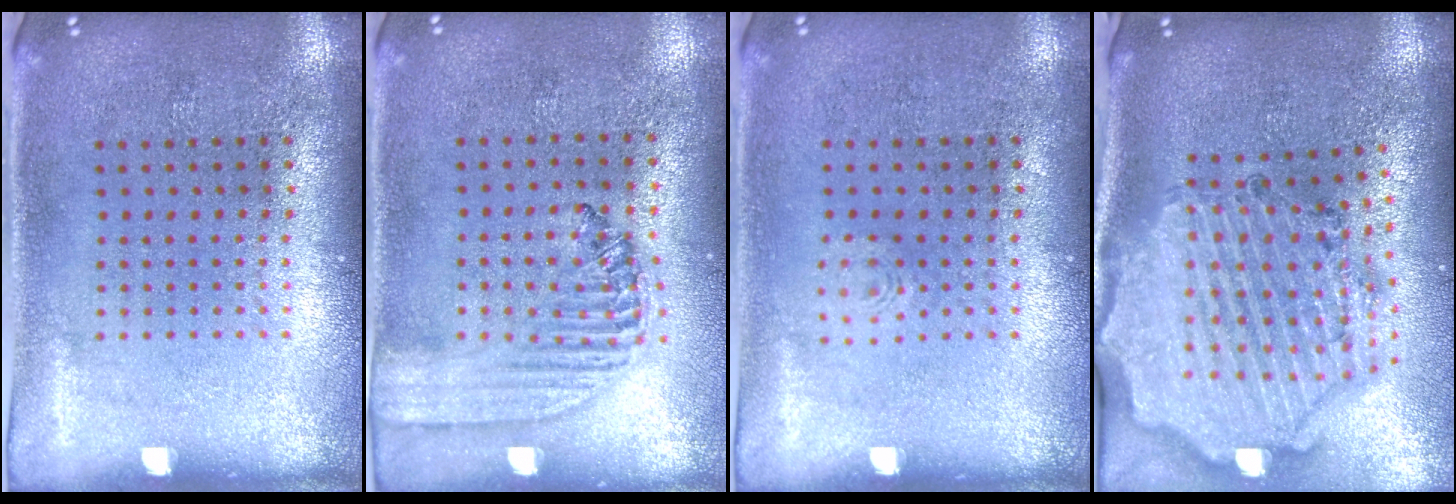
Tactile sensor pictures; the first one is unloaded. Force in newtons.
{"total": 1.4, "press": 1.4, "slide": 0.5}
{"total": 0.7, "press": 0.6, "slide": 0.2}
{"total": 3.0, "press": 2.7, "slide": 1.3}